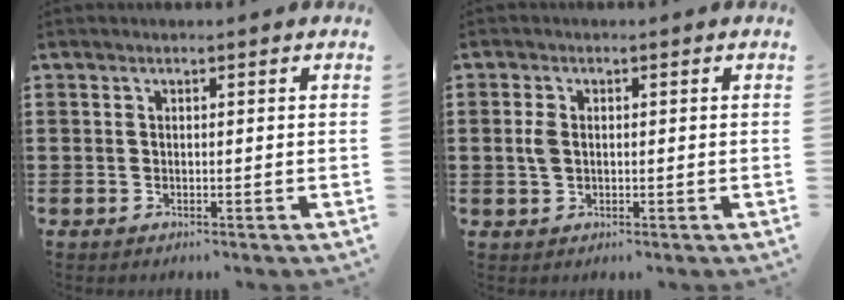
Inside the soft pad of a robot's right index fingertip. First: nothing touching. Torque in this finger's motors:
{"motor_torque": [0.04, 0.03, 0.06, 0.04]}